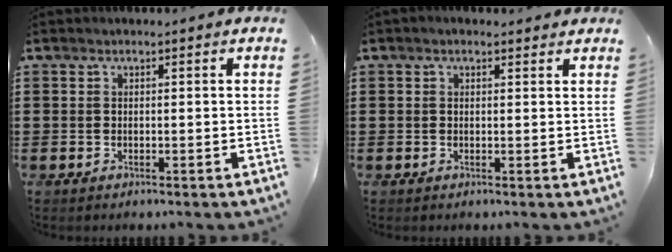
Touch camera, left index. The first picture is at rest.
{"total": 0.8, "force": [0.6, 0.4, 0.4], "torque": [-0.009, 0.004, 0.011]}